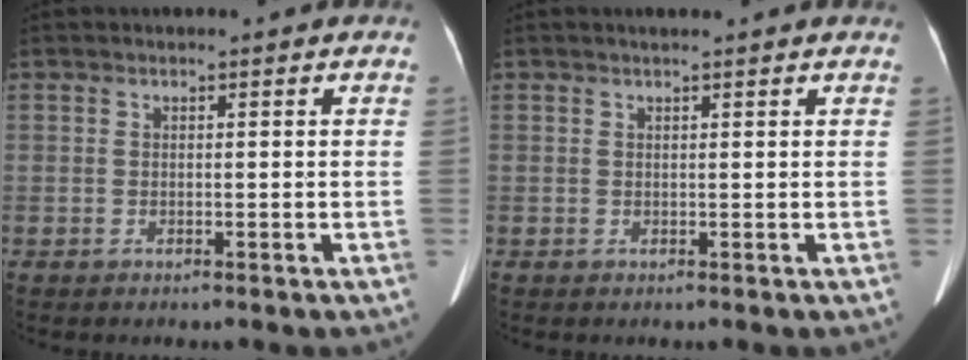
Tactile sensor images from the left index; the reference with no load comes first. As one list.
[{"total": 2.7, "force": [2.3, 0.0, 1.2], "torque": [-0.017, 0.019, 0.028]}]